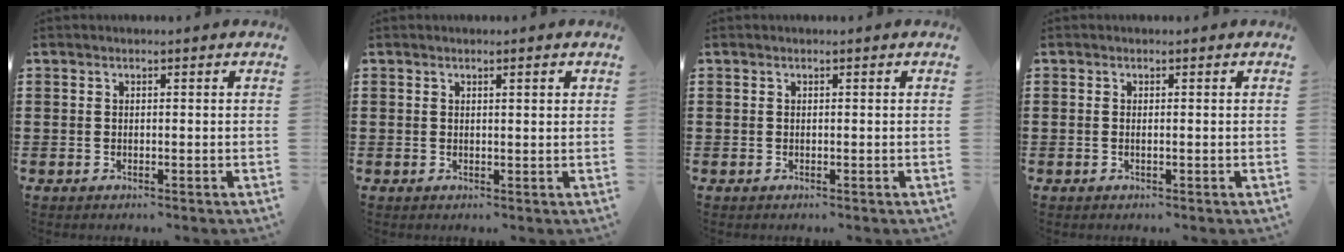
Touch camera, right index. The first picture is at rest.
{"total": 0.8, "force": [0.4, 0.0, 0.7], "torque": [-0.014, 0.001, 0.007]}
{"total": 0.0}
{"total": 0.5, "force": [-0.1, -0.2, 0.4], "torque": [-0.008, -0.006, 0.000]}